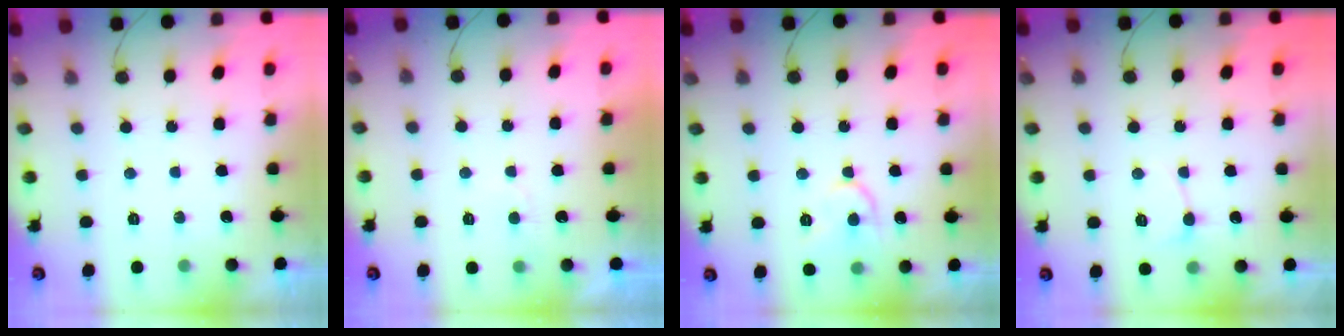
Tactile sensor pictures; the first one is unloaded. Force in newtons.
{"total": 2.5, "press": 2.5, "slide": 0.3}
{"total": 8.7, "press": 8.7, "slide": 0.8}
{"total": 3.7, "press": 3.6, "slide": 0.5}